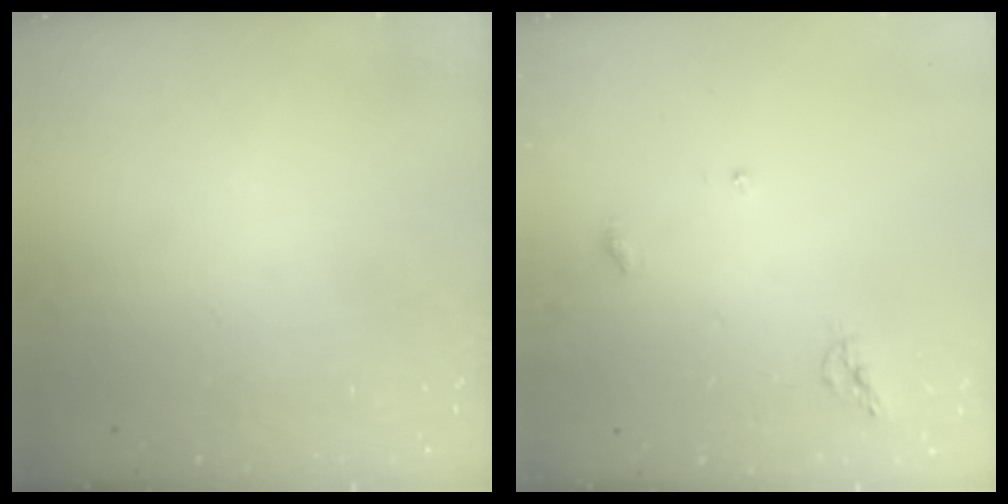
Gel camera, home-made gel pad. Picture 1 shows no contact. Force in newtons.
{"total": 5.9, "press": 5.9, "slide": 0.6}